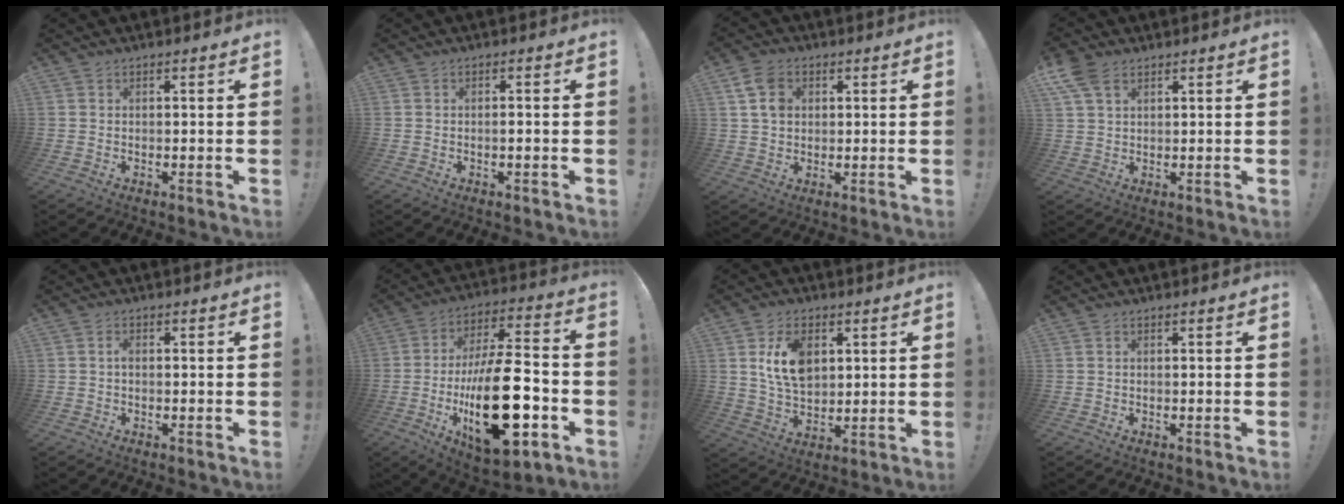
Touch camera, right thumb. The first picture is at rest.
{"total": 1.2, "force": [-0.7, -0.1, 1.0], "torque": [-0.019, 0.001, -0.012]}
{"total": 8.3, "force": [2.6, 6.4, 4.7], "torque": [-0.085, 0.005, 0.052]}
{"total": 6.6, "force": [3.5, 3.8, 4.2], "torque": [-0.084, -0.008, 0.068]}
{"total": 1.2, "force": [-0.5, 0.8, 0.8], "torque": [-0.019, 0.005, -0.008]}
{"total": 28.2, "force": [-6.8, 12.2, 24.5], "torque": [-0.432, 0.039, -0.101]}
{"total": 12.2, "force": [3.8, 8.2, 8.2], "torque": [-0.143, -0.002, 0.069]}
{"total": 0.0}